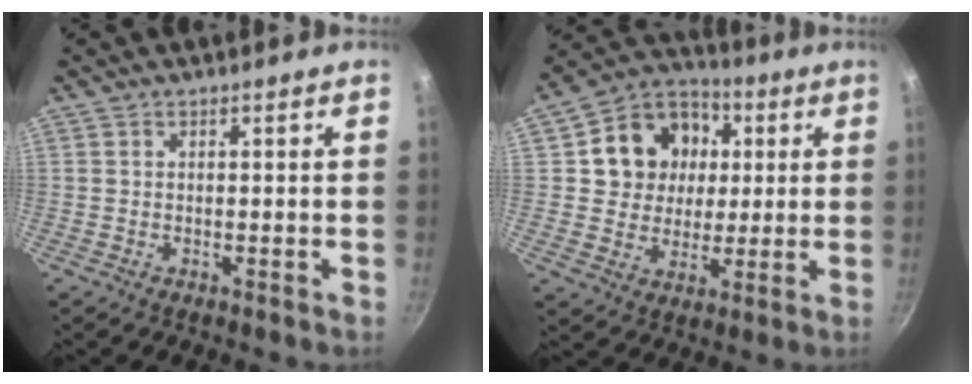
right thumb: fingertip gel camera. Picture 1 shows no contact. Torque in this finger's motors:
{"motor_torque": [0.25, 0.33, 0.04, -0.05, 0.25]}